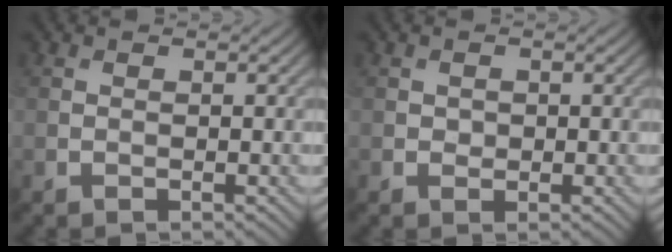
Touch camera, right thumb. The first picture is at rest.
{"total": 0.7, "force": [0.1, 0.7, 0.2], "torque": [-0.005, -0.004, 0.002]}